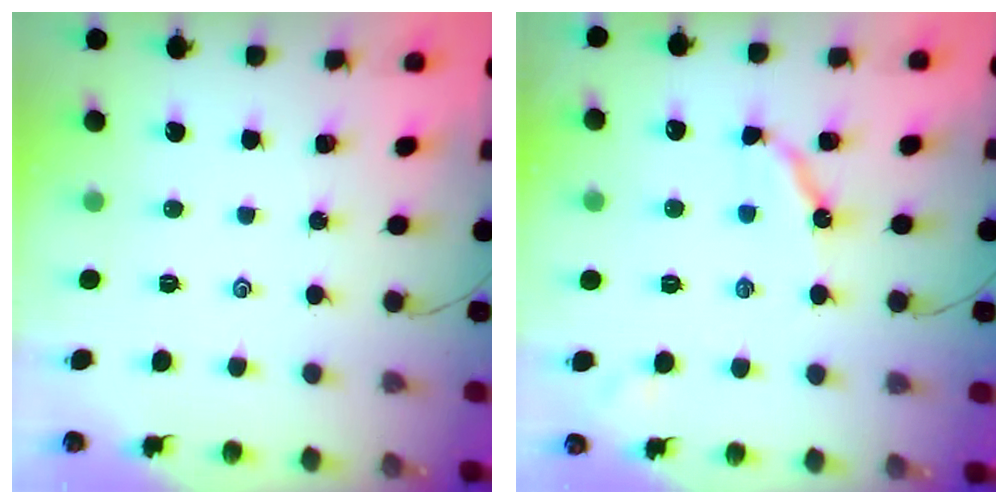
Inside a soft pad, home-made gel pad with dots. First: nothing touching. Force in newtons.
{"total": 7.4, "press": 7.4, "slide": 0.7}